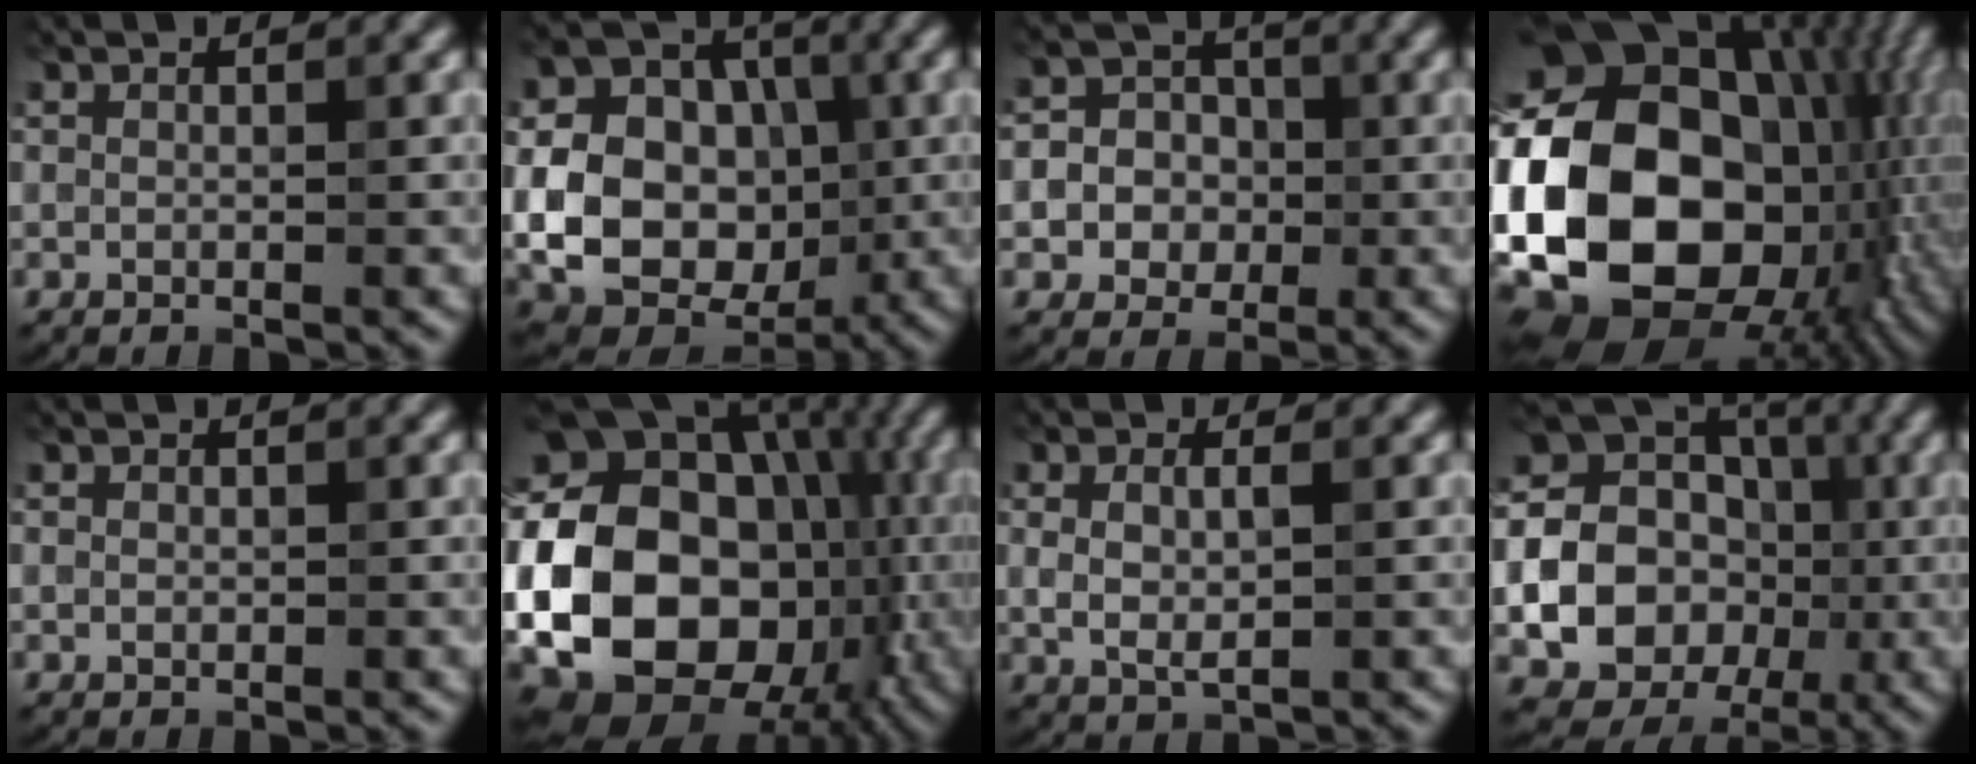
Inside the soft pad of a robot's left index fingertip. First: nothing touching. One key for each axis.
{"total": 13.0, "fx": -1.4, "fy": 10.1, "fz": 8.1, "tx": -0.146, "ty": -0.003, "tz": -0.030}
{"total": 5.3, "fx": -0.8, "fy": 4.9, "fz": 1.9, "tx": -0.015, "ty": 0.019, "tz": -0.036}
{"total": 23.4, "fx": -2.5, "fy": 17.2, "fz": 15.7, "tx": -0.330, "ty": -0.015, "tz": -0.031}
{"total": 0.6, "fx": 0.0, "fy": 0.5, "fz": 0.3, "tx": -0.002, "ty": -0.002, "tz": 0.000}
{"total": 22.1, "fx": -3.1, "fy": 17.5, "fz": 13.2, "tx": -0.215, "ty": -0.005, "tz": -0.078}
{"total": 3.2, "fx": 0.3, "fy": 1.7, "fz": 2.7, "tx": -0.059, "ty": -0.003, "tz": 0.008}
{"total": 21.5, "fx": -1.9, "fy": 19.9, "fz": 7.9, "tx": -0.152, "ty": -0.001, "tz": -0.069}